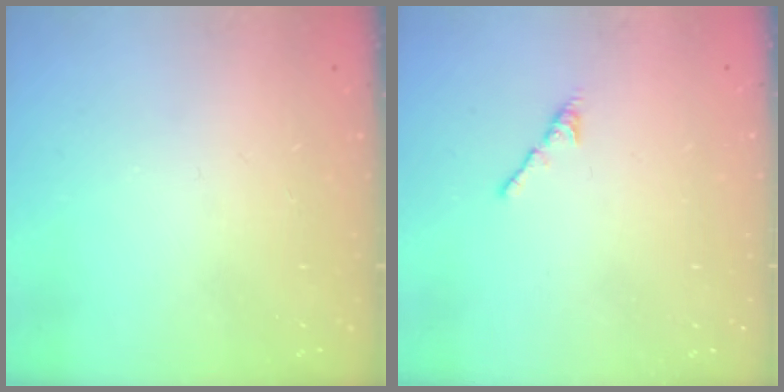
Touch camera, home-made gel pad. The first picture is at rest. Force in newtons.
{"total": 2.7, "press": 2.7, "slide": 0.7}